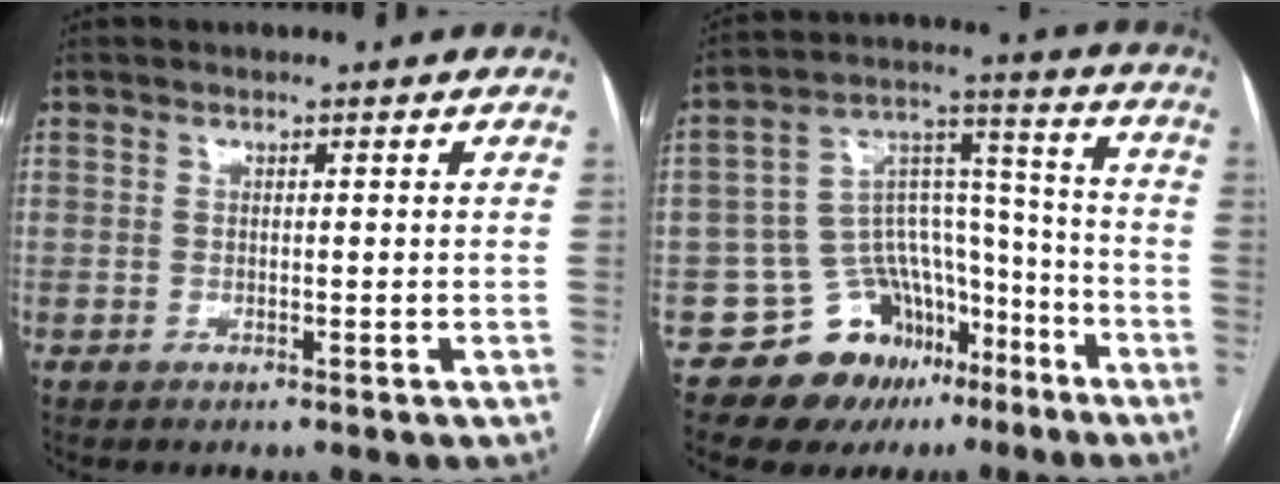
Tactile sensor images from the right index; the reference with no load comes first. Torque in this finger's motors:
{"motor_torque": [0.03, -0.40, -0.69, -0.21]}